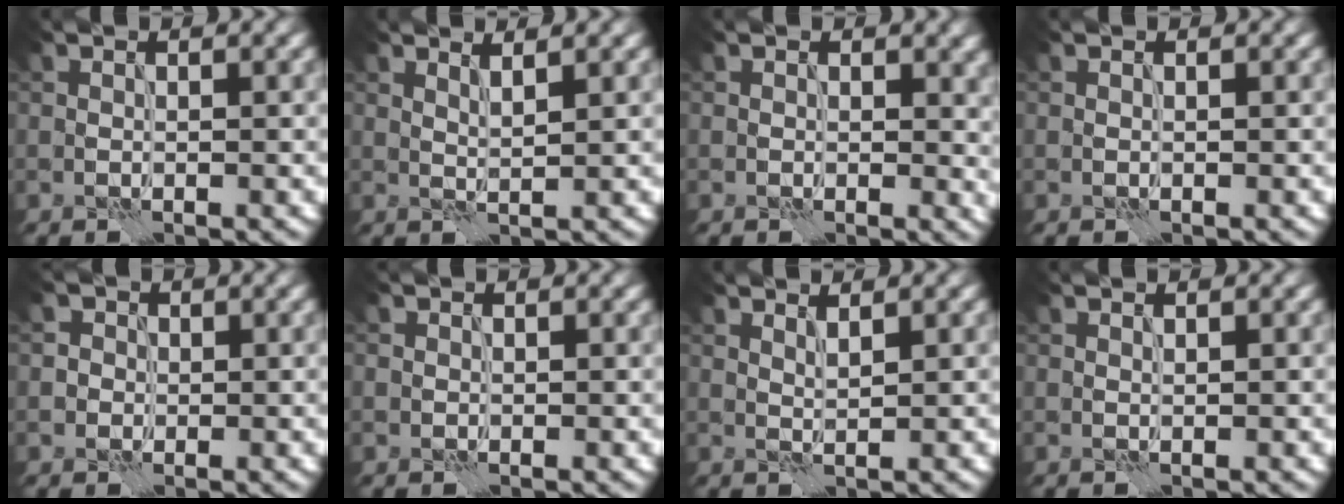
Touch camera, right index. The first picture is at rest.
{"total": 1.3, "force": [0.8, 0.3, 0.9], "torque": [-0.014, -0.003, 0.016]}
{"total": 2.0, "force": [0.8, 1.2, 1.4], "torque": [-0.008, -0.001, 0.015]}
{"total": 0.0}
{"total": 1.4, "force": [0.0, 1.4, 0.0], "torque": [0.001, 0.002, -0.004]}
{"total": 0.6, "force": [0.1, 0.6, -0.1], "torque": [0.005, -0.001, 0.004]}
{"total": 0.9, "force": [0.7, 0.2, 0.5], "torque": [-0.012, -0.003, 0.012]}
{"total": 0.0}